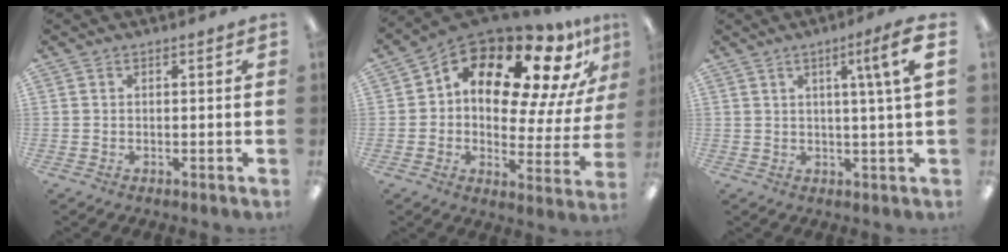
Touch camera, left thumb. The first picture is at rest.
{"total": 17.2, "force": [11.0, 8.0, 10.6], "torque": [-0.166, -0.090, 0.180]}
{"total": 7.5, "force": [2.9, -0.1, 6.9], "torque": [-0.105, -0.008, 0.036]}